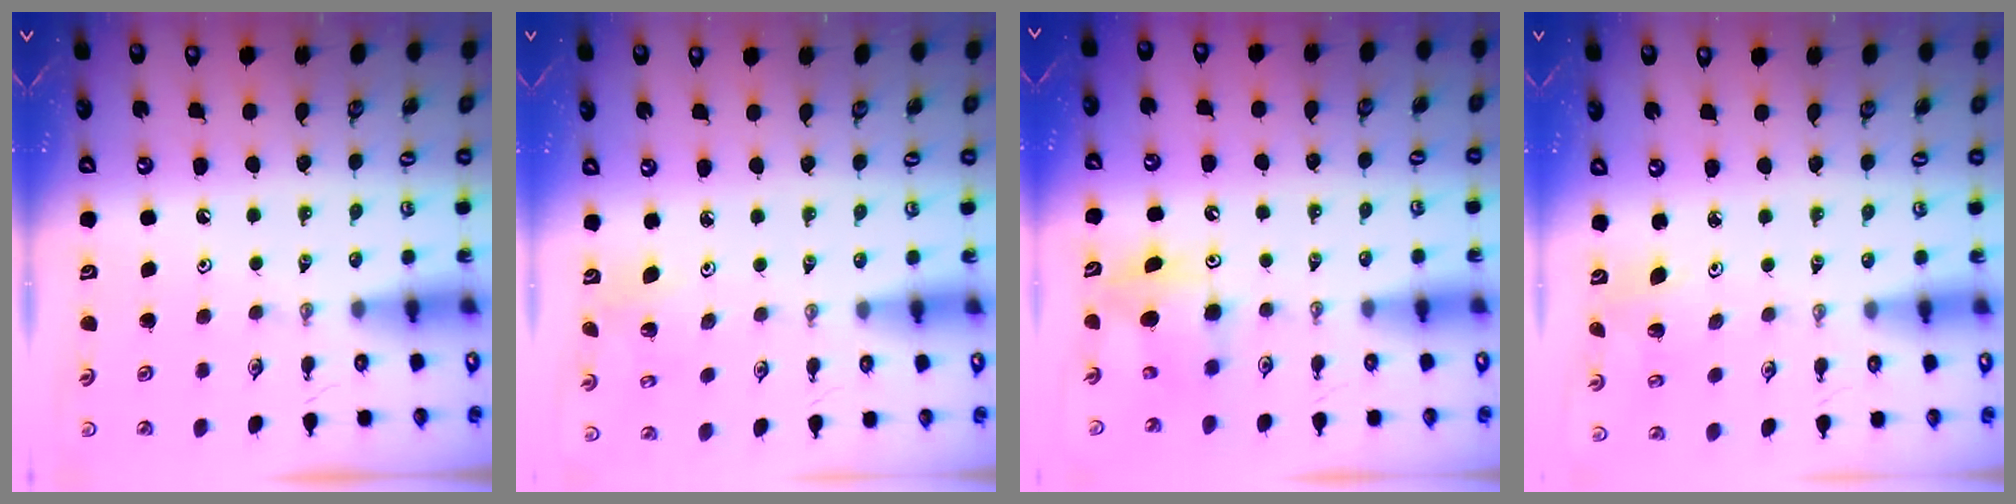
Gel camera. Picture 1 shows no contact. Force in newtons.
{"total": 4.1, "press": 4.1, "slide": 0.2}
{"total": 7.3, "press": 7.3, "slide": 0.5}
{"total": 3.2, "press": 3.1, "slide": 0.3}